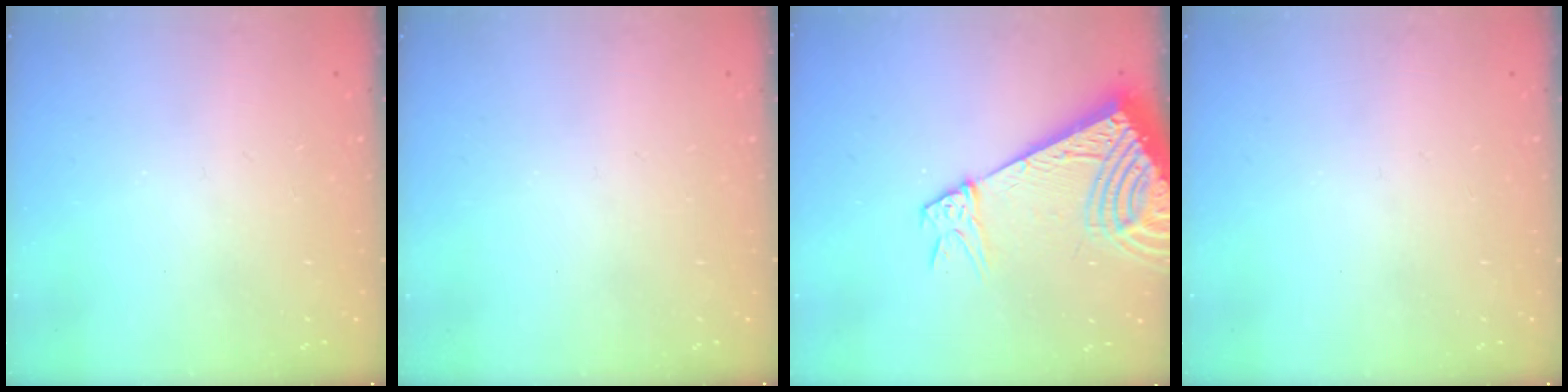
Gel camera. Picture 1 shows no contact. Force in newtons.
{"total": 0.0}
{"total": 16.8, "press": 16.6, "slide": 2.7}
{"total": 0.0}